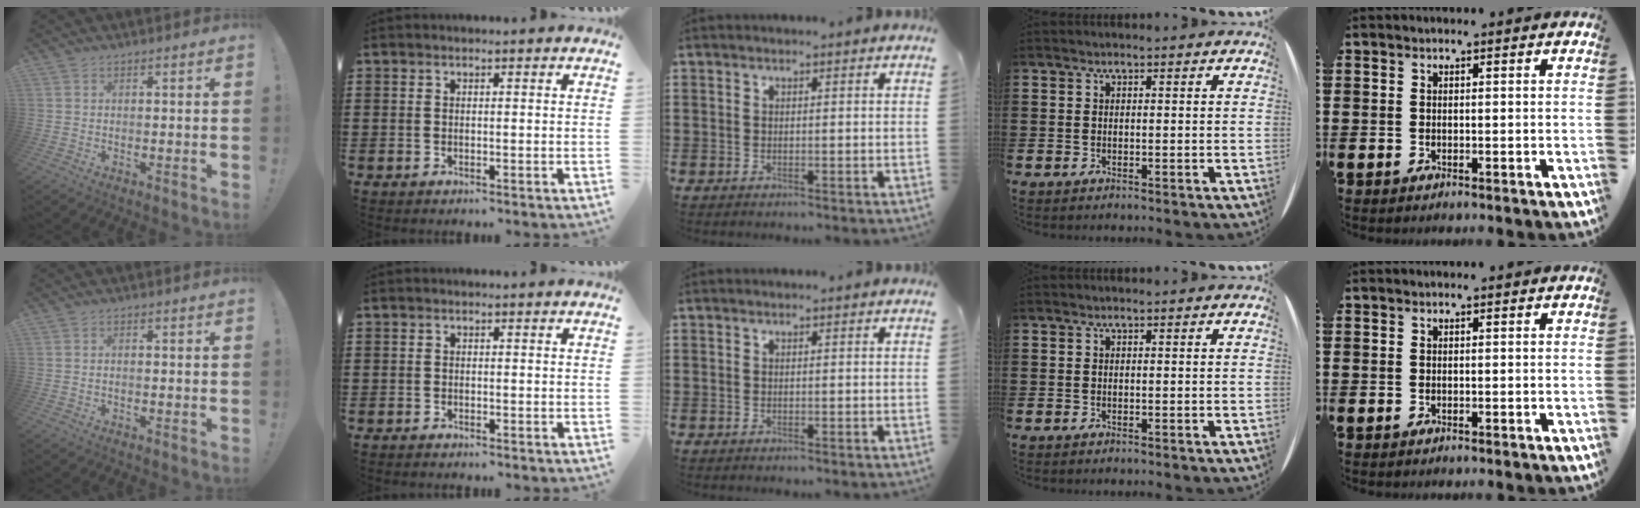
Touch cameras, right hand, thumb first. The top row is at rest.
{"thumb": {"total": 0.6, "force": [-0.4, 0.0, 0.4], "torque": [-0.006, 0.002, -0.008]}, "index": {"total": 0.6, "force": [-0.6, 0.1, 0.0], "torque": [-0.001, 0.000, -0.013]}}